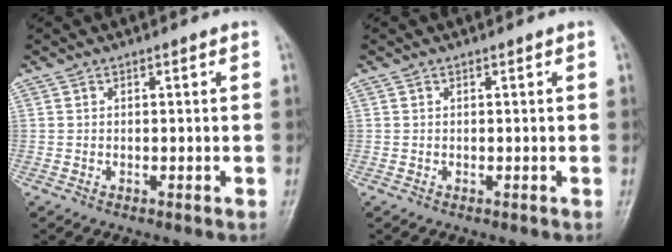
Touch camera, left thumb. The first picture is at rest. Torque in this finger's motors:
{"motor_torque": [0.00, 0.00, 0.00, 0.02, 0.00]}